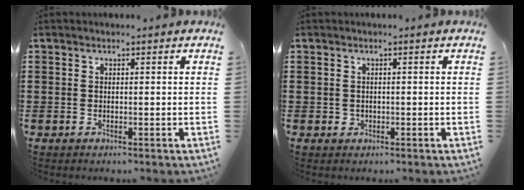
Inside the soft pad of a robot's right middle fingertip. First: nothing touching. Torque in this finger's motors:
{"motor_torque": [0.38, -0.17, 0.00, 0.00]}